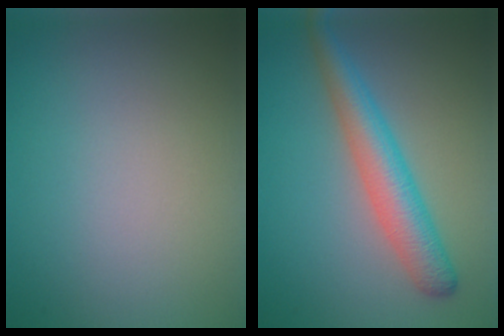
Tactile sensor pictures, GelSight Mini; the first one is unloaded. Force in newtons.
{"total": 4.6, "press": 4.6, "slide": 0.1}